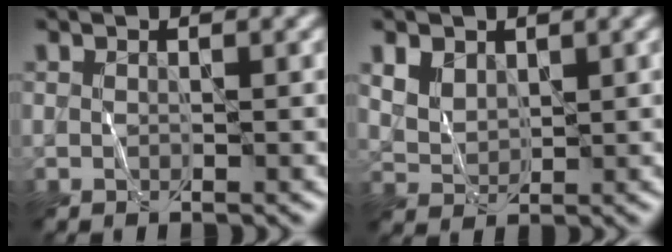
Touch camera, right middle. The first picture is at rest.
{"total": 3.6, "force": [2.0, 2.4, 1.7], "torque": [-0.049, 0.006, 0.044]}